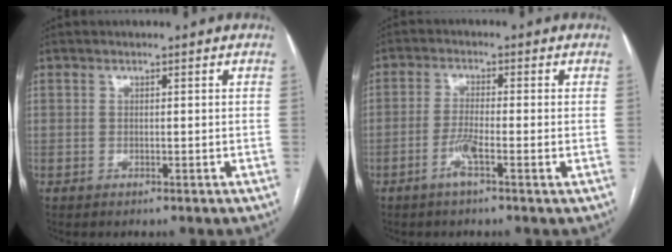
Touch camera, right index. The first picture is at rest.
{"total": 3.7, "force": [-1.7, 0.0, 3.3], "torque": [-0.067, -0.005, -0.037]}